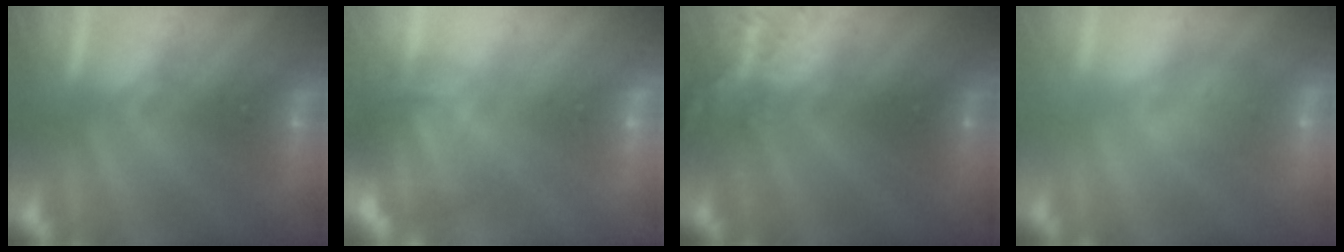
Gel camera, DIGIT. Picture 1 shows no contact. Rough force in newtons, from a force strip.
{"total": 7.0}
{"total": 3.7}
{"total": 7.8}